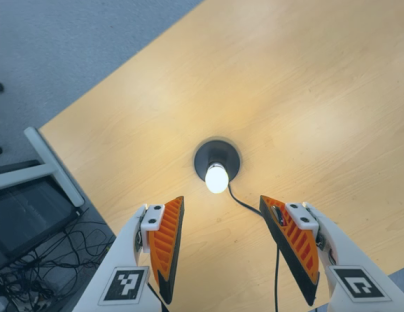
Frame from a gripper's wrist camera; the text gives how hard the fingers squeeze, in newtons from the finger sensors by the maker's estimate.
{"total": 0.0}